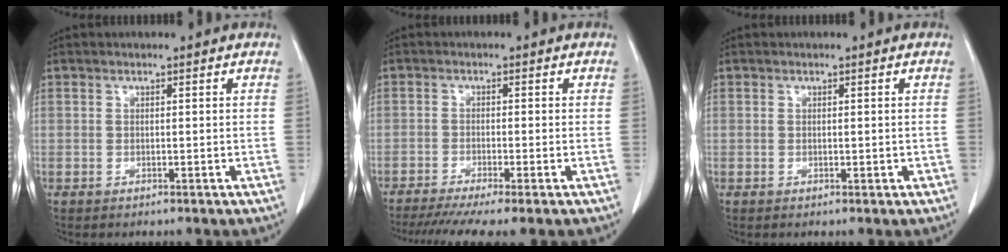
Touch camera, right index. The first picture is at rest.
{"total": 8.6, "force": [-6.6, -0.1, 5.5], "torque": [-0.082, -0.016, -0.106]}
{"total": 0.8, "force": [0.0, 0.5, 0.6], "torque": [-0.008, -0.001, 0.003]}